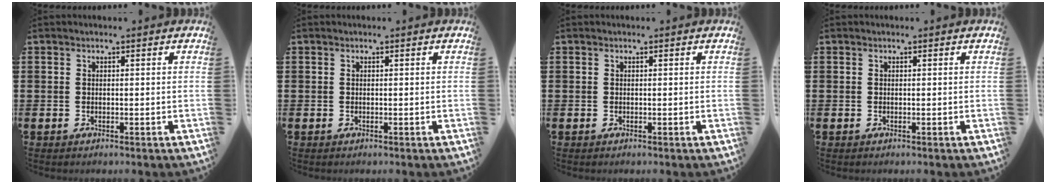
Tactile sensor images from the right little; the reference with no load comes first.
{"total": 0.0}
{"total": 0.0}
{"total": 0.0}